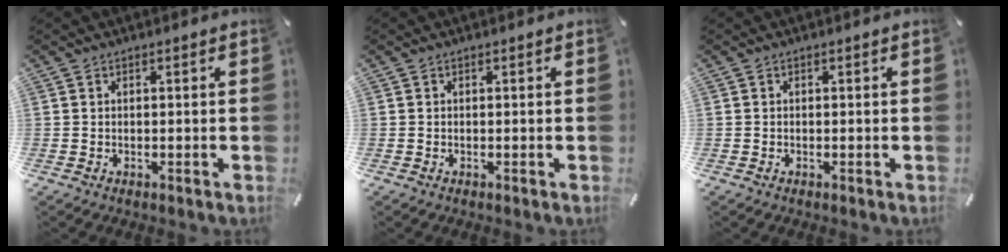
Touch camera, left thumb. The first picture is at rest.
{"total": 0.0}
{"total": 0.0}